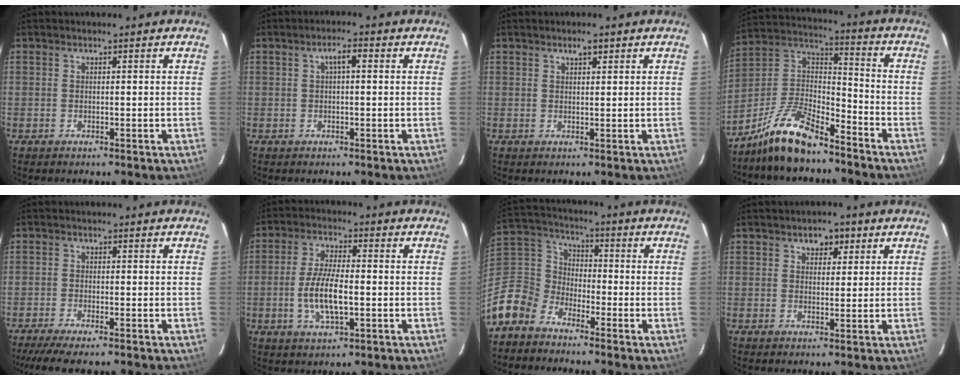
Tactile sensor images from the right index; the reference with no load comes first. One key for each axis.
{"total": 2.5, "fx": 0.5, "fy": 0.7, "fz": 2.3, "tx": -0.043, "ty": 0.011, "tz": 0.009}
{"total": 1.7, "fx": 1.1, "fy": 0.6, "fz": 1.1, "tx": -0.017, "ty": 0.006, "tz": 0.019}
{"total": 14.2, "fx": -10.8, "fy": 4.3, "fz": 8.2, "tx": -0.184, "ty": 0.018, "tz": -0.207}
{"total": 6.8, "fx": -5.6, "fy": 0.6, "fz": 3.7, "tx": -0.088, "ty": -0.023, "tz": -0.099}
{"total": 8.9, "fx": -1.7, "fy": 2.9, "fz": 8.2, "tx": -0.167, "ty": -0.001, "tz": -0.032}
{"total": 11.6, "fx": -7.7, "fy": 8.0, "fz": 3.5, "tx": -0.107, "ty": 0.027, "tz": -0.171}
{"total": 3.5, "fx": 1.8, "fy": 2.4, "fz": 1.8, "tx": -0.018, "ty": 0.009, "tz": 0.027}